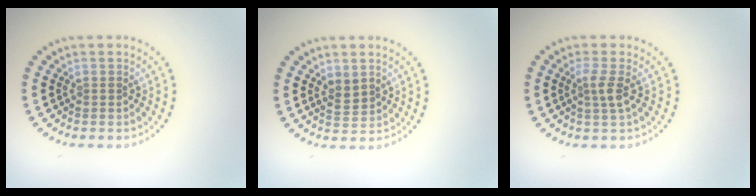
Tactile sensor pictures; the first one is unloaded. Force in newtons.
{"total": 1.8, "press": 1.6, "slide": 0.7}
{"total": 1.9, "press": 1.4, "slide": 1.3}